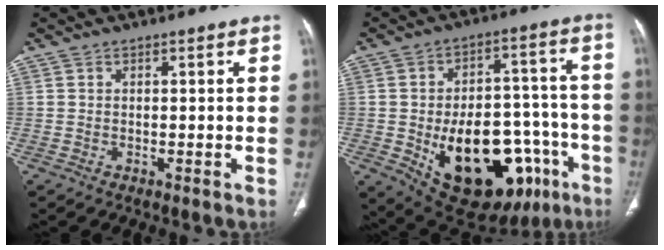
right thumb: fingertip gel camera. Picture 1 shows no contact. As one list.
[{"total": 27.1, "force": [-9.7, 14.9, 20.4], "torque": [-0.252, 0.034, -0.115]}]